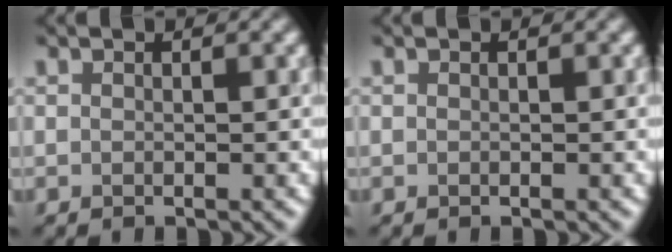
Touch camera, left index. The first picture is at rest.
{"total": 0.0}